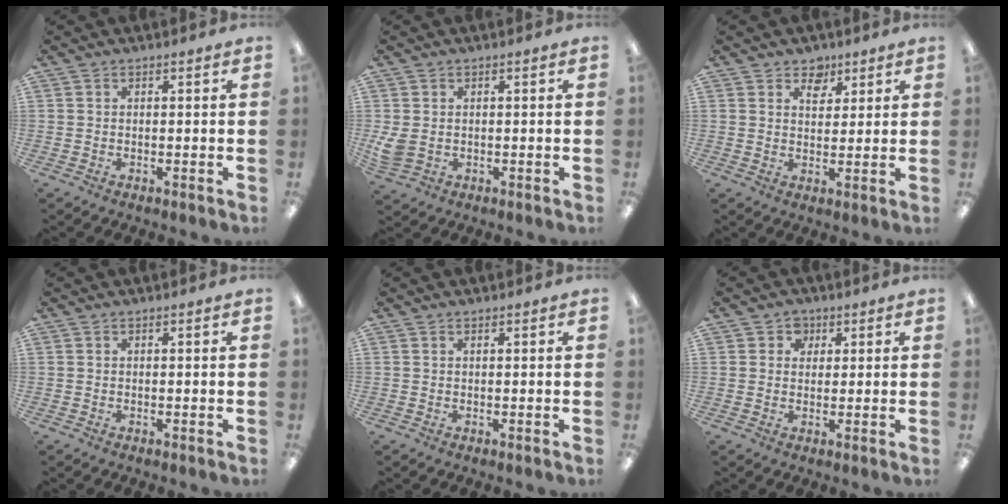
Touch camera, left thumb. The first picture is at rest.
{"total": 3.7, "force": [-0.1, 2.9, 2.3], "torque": [-0.055, -0.001, 0.000]}
{"total": 4.7, "force": [3.3, 3.0, 1.4], "torque": [-0.009, -0.017, 0.057]}
{"total": 0.0}
{"total": 0.0}
{"total": 3.2, "force": [1.3, 2.9, 0.5], "torque": [-0.003, 0.000, 0.018]}